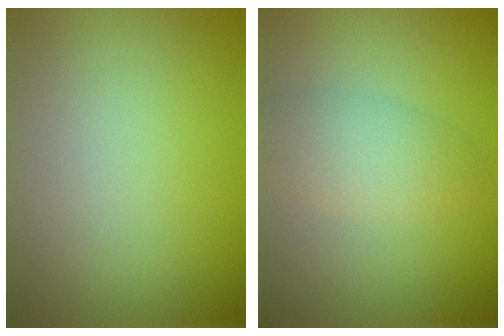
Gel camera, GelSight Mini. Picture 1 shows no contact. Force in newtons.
{"total": 2.8, "press": 2.8, "slide": 0.2}